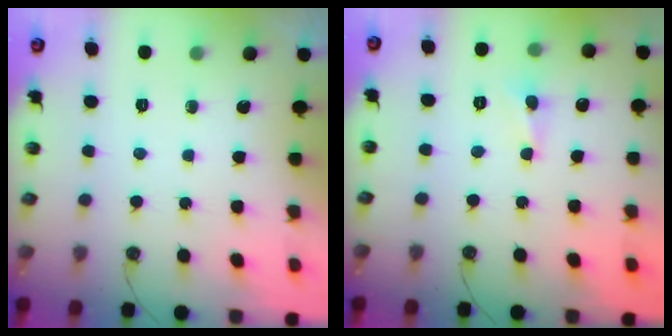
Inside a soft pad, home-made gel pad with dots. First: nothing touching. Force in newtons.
{"total": 0.9, "press": 0.8, "slide": 0.2}